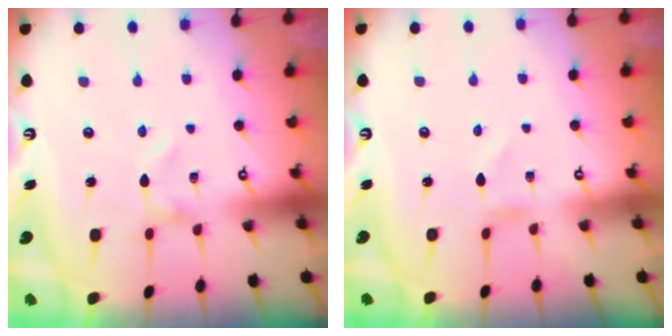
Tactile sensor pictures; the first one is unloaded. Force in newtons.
{"total": 0.0}